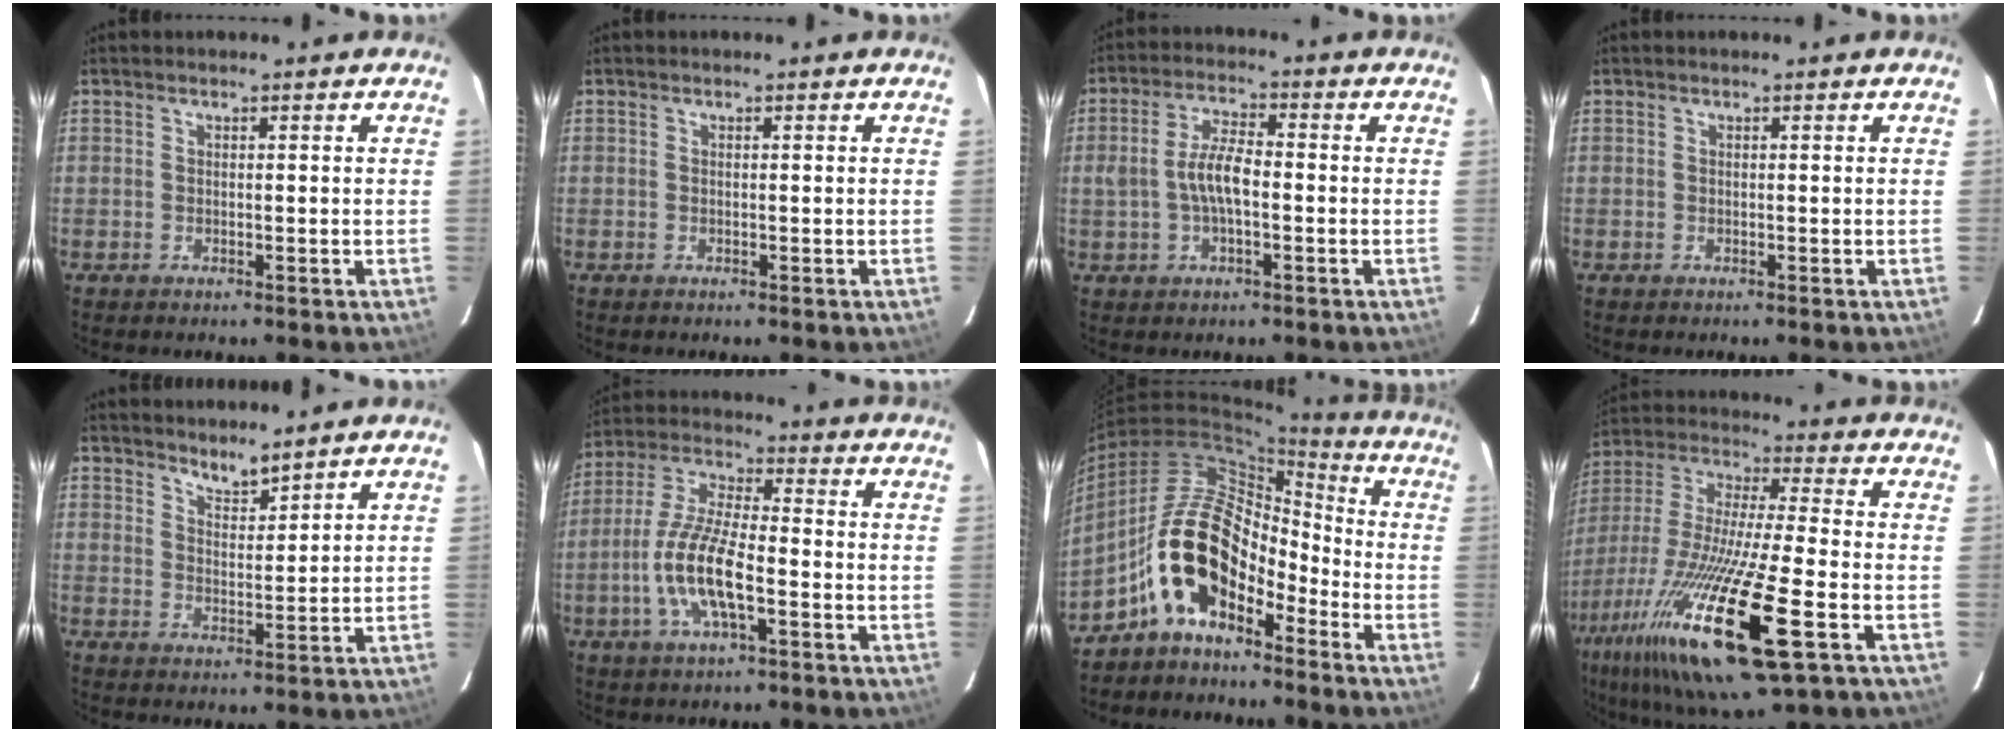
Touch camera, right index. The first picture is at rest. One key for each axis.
{"total": 0.0}
{"total": 6.7, "fx": -1.0, "fy": 2.6, "fz": 6.1, "tx": -0.120, "ty": 0.010, "tz": -0.017}
{"total": 0.0}
{"total": 3.8, "fx": 3.5, "fy": 0.5, "fz": 1.4, "tx": -0.021, "ty": -0.001, "tz": 0.061}
{"total": 12.6, "fx": -4.0, "fy": 3.7, "fz": 11.4, "tx": -0.241, "ty": -0.001, "tz": -0.078}
{"total": 14.3, "fx": -8.2, "fy": 7.2, "fz": 9.2, "tx": -0.167, "ty": 0.023, "tz": -0.160}
{"total": 26.3, "fx": -11.6, "fy": 3.7, "fz": 23.4, "tx": -0.462, "ty": -0.063, "tz": -0.221}